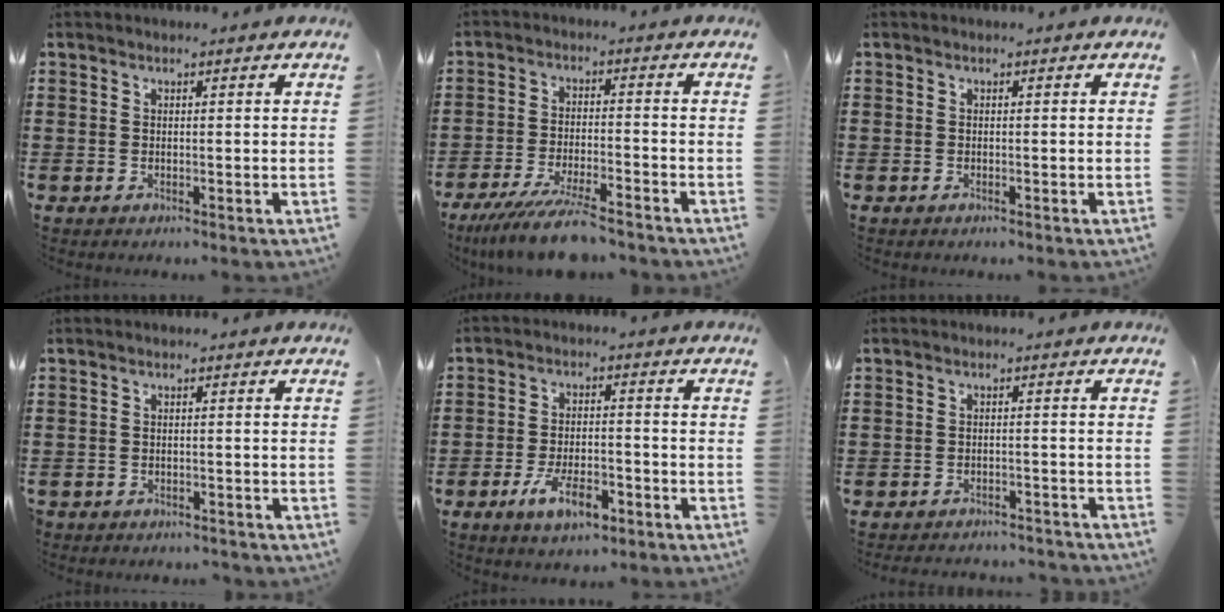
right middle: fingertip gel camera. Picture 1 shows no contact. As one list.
[{"total": 8.0, "force": [-6.7, 0.4, 4.4], "torque": [-0.097, -0.012, -0.127]}, {"total": 0.0}, {"total": 1.3, "force": [-1.2, 0.3, -0.1], "torque": [-0.002, 0.003, -0.028]}, {"total": 6.6, "force": [-3.9, 2.5, 4.7], "torque": [-0.095, 0.001, -0.070]}, {"total": 2.4, "force": [-2.4, 0.0, 0.1], "torque": [-0.008, -0.003, -0.049]}]